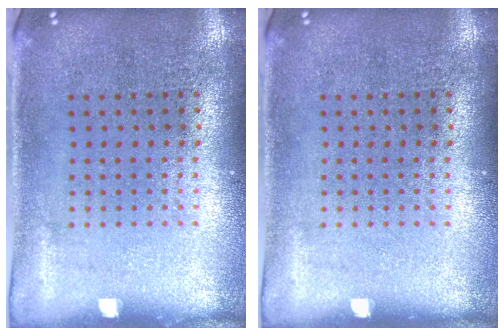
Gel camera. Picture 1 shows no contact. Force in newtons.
{"total": 0.0}